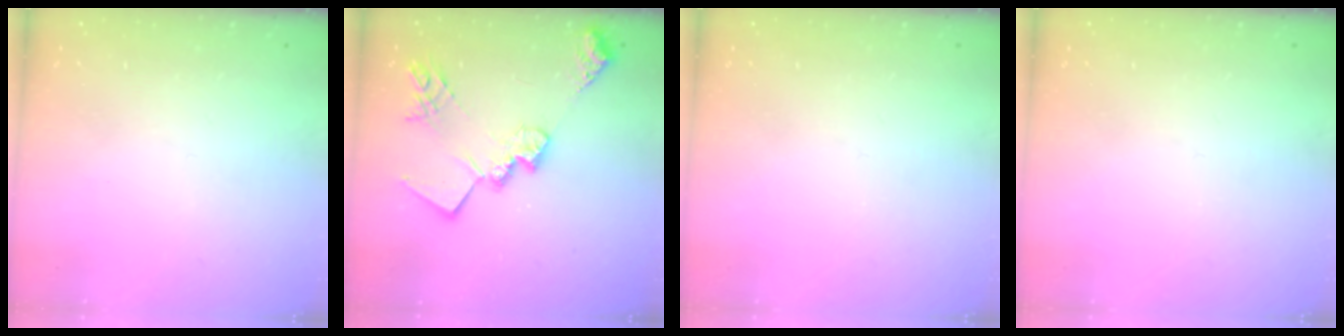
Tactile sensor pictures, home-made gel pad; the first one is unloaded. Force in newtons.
{"total": 21.2, "press": 21.2, "slide": 1.5}
{"total": 0.0}
{"total": 0.0}